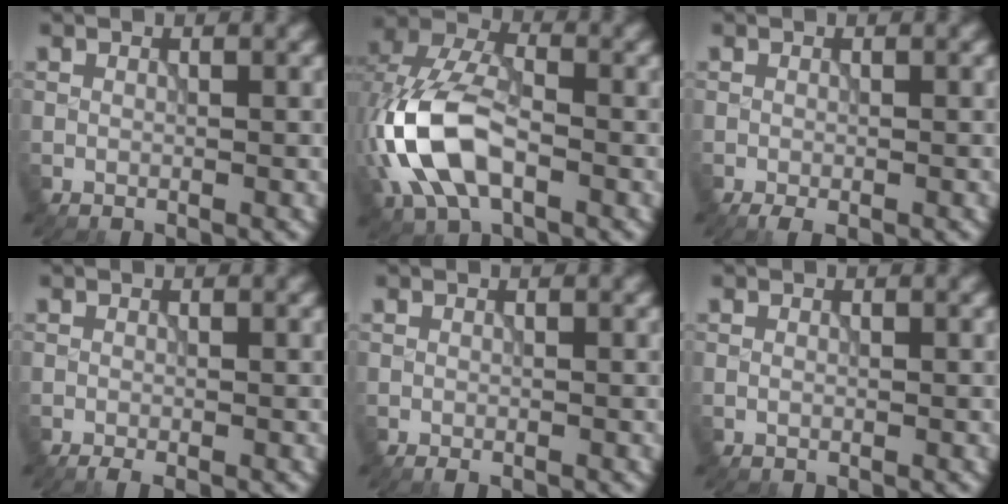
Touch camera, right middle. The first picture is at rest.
{"total": 10.1, "force": [-2.3, 6.0, 7.8], "torque": [-0.181, 0.005, -0.057]}
{"total": 1.5, "force": [-1.1, 0.4, 1.0], "torque": [-0.015, -0.003, -0.017]}
{"total": 1.2, "force": [-0.9, 0.2, 0.7], "torque": [-0.011, -0.003, -0.018]}
{"total": 0.8, "force": [-0.7, 0.2, 0.4], "torque": [-0.006, -0.005, -0.010]}
{"total": 0.0}